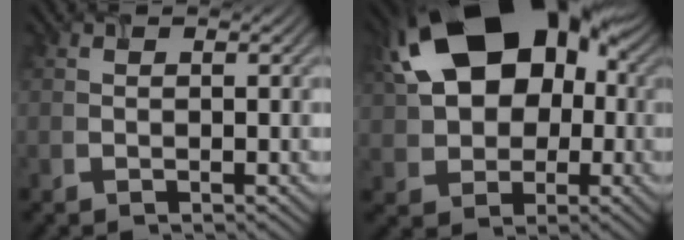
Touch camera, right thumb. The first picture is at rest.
{"total": 19.7, "force": [4.9, 13.6, 13.4], "torque": [-0.231, 0.042, 0.085]}